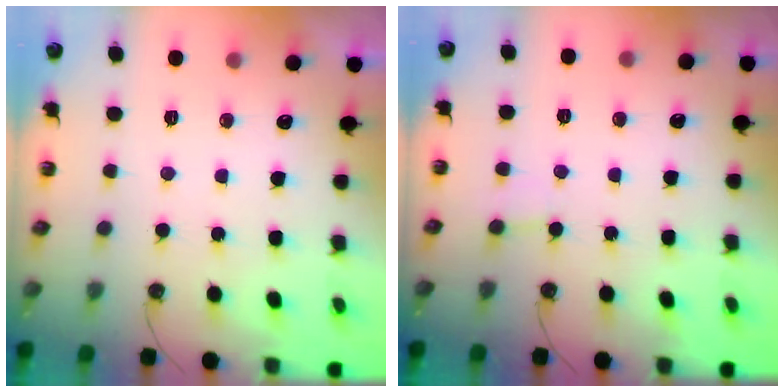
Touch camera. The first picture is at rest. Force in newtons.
{"total": 2.4, "press": 2.4, "slide": 0.3}